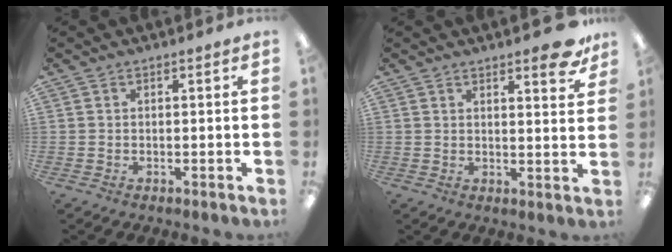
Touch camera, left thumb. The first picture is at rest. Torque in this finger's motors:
{"motor_torque": [-0.24, -0.08, 0.07, -0.07, 0.03]}